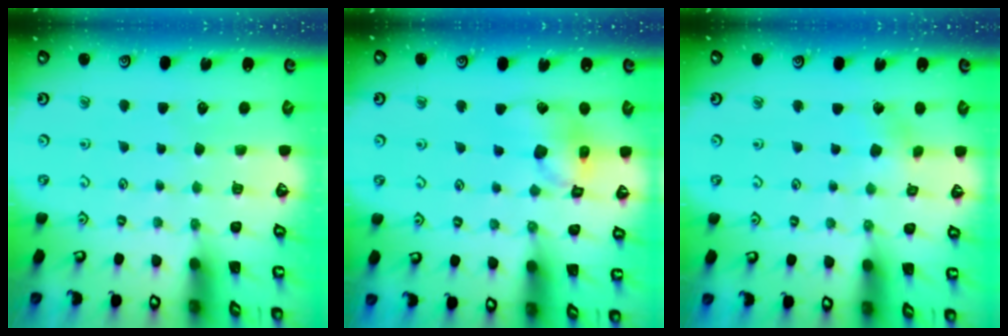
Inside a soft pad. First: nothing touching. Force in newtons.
{"total": 13.7, "press": 13.6, "slide": 1.8}
{"total": 2.6, "press": 2.5, "slide": 0.8}